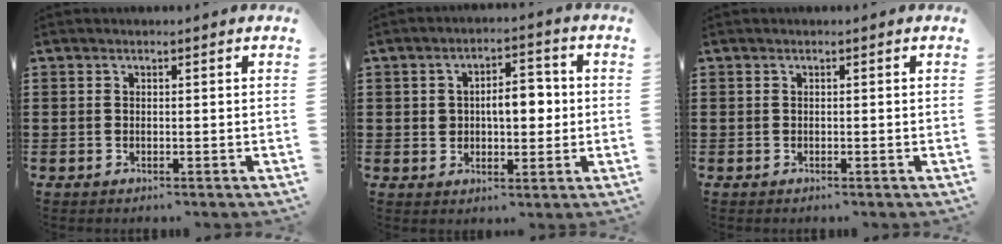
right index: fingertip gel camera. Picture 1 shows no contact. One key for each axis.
{"total": 6.2, "fx": 0.4, "fy": 3.4, "fz": 5.2, "tx": -0.091, "ty": 0.006, "tz": -0.002}
{"total": 0.0}